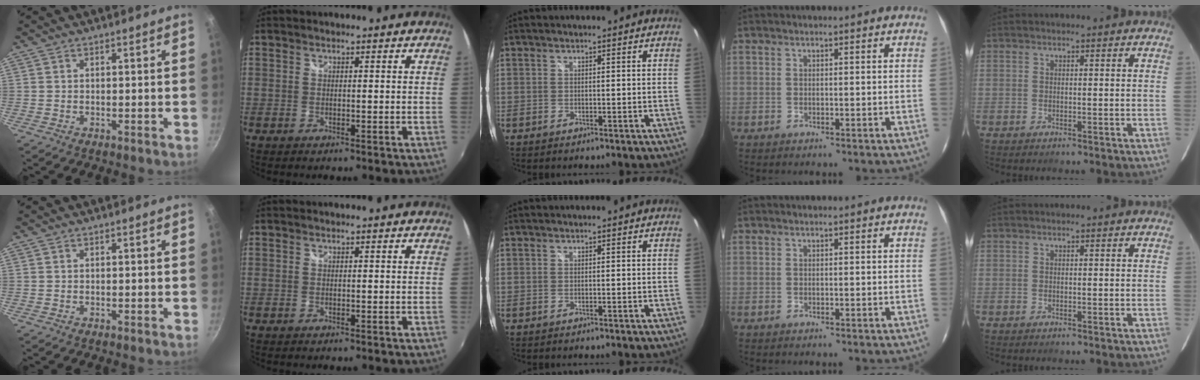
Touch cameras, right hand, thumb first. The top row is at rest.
{}